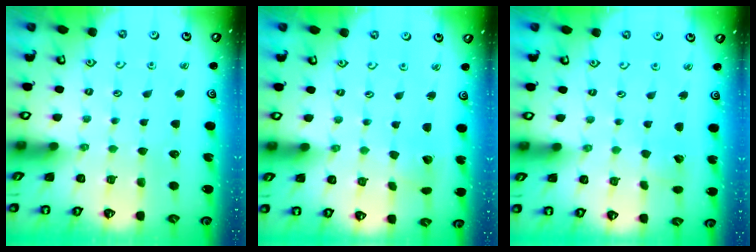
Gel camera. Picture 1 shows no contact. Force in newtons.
{"total": 3.0, "press": 3.0, "slide": 0.2}
{"total": 2.6, "press": 2.6, "slide": 0.3}